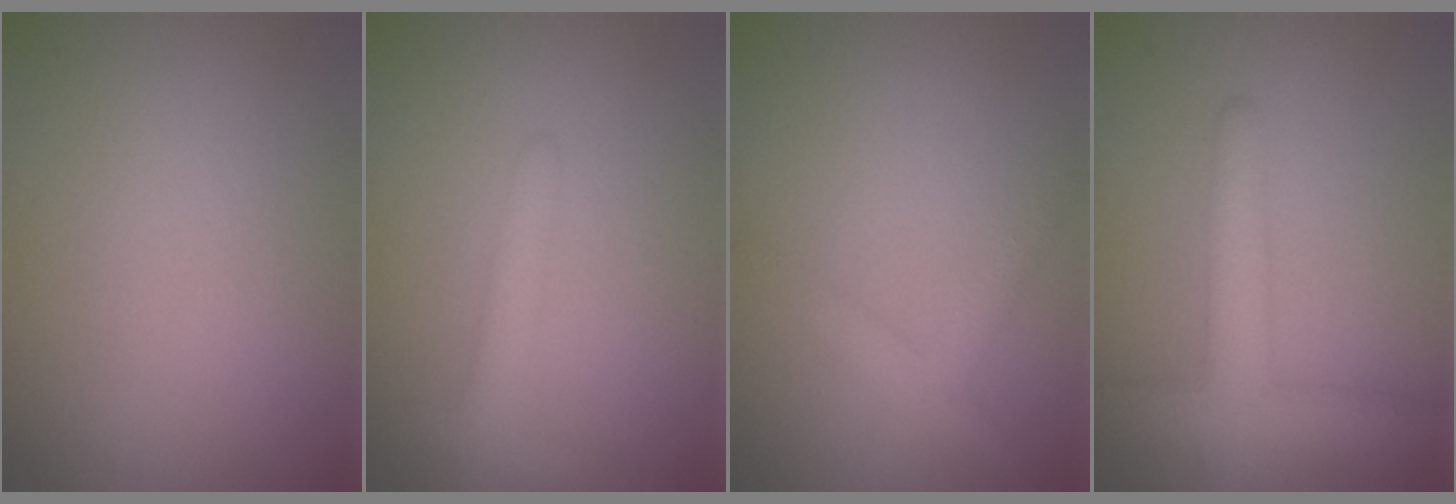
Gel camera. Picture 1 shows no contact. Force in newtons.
{"total": 2.5, "press": 2.5, "slide": 0.2}
{"total": 2.0, "press": 2.0, "slide": 0.2}
{"total": 4.7, "press": 4.7, "slide": 0.3}